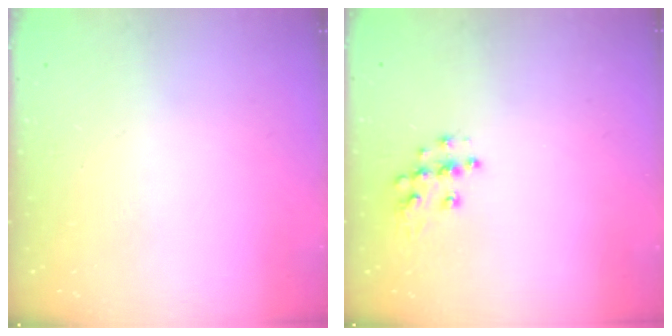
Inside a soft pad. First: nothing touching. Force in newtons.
{"total": 8.5, "press": 8.5, "slide": 0.4}